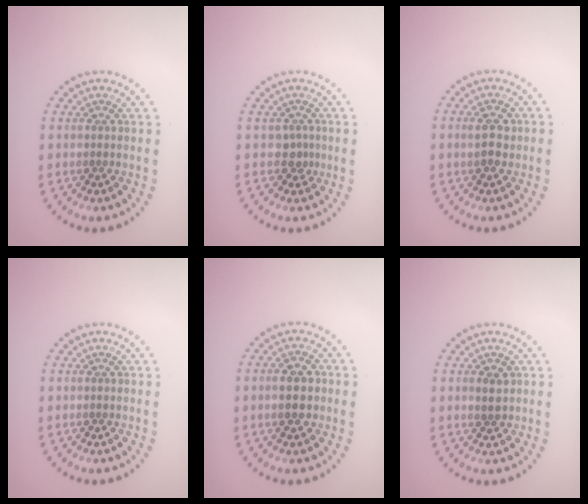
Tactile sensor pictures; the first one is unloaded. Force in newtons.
{"total": 1.3, "press": 1.0, "slide": 0.8}
{"total": 2.0, "press": 2.0, "slide": 0.2}
{"total": 0.0}
{"total": 3.0, "press": 3.0, "slide": 0.3}
{"total": 1.3, "press": 1.2, "slide": 0.5}